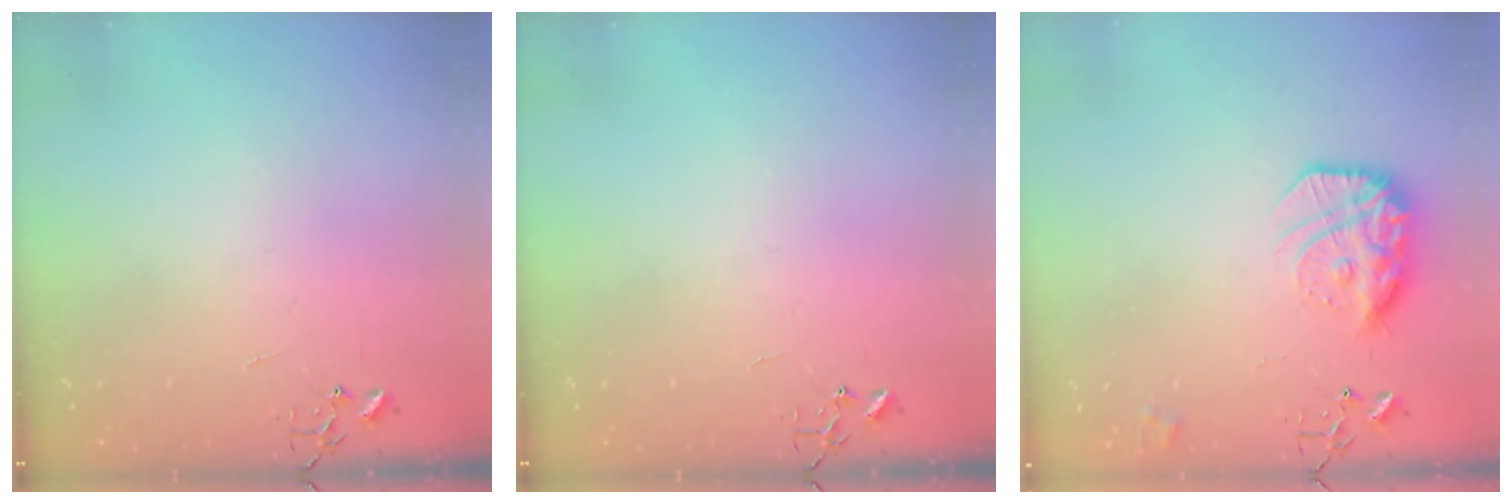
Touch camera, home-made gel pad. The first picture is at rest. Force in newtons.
{"total": 0.0}
{"total": 16.5, "press": 16.4, "slide": 1.3}